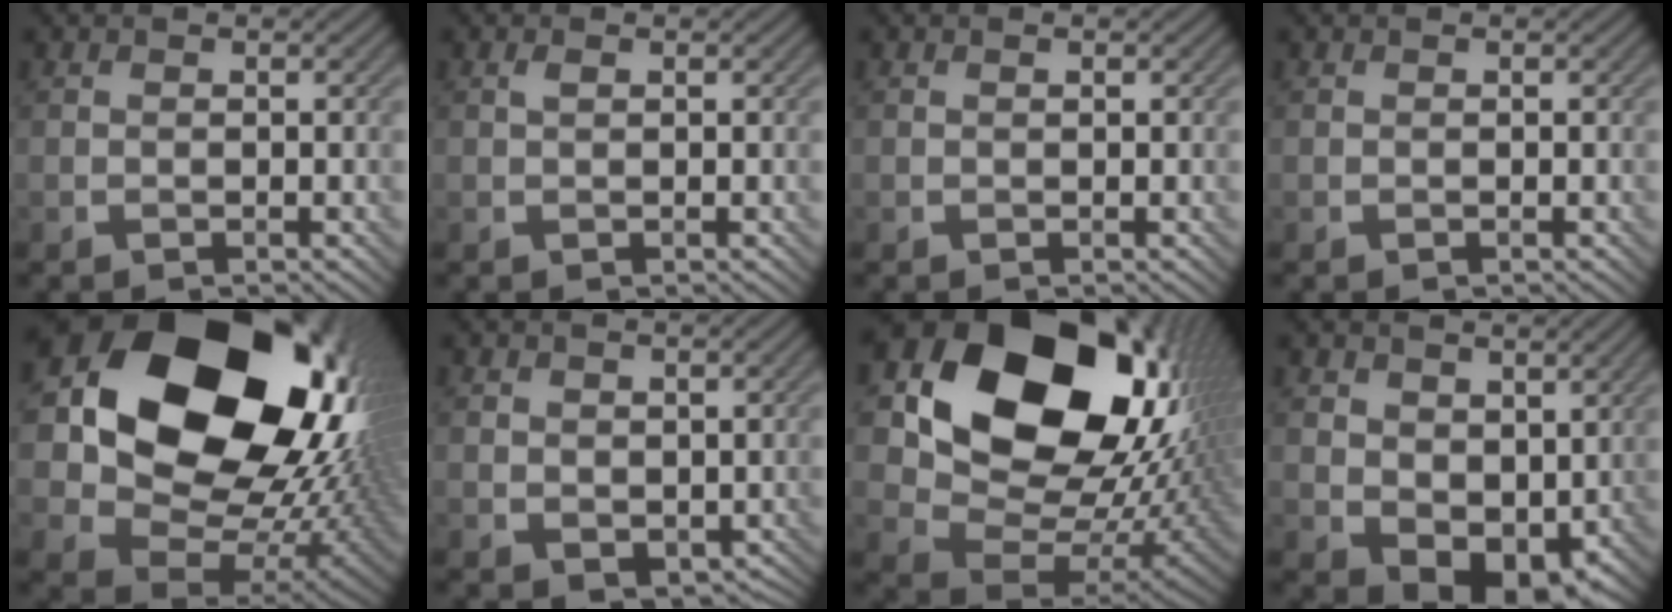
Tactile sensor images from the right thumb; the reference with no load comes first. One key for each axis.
{"total": 0.6, "fx": 0.3, "fy": 0.2, "fz": 0.5, "tx": -0.013, "ty": 0.001, "tz": 0.004}
{"total": 0.0}
{"total": 0.0}
{"total": 22.5, "fx": 6.7, "fy": 17.1, "fz": 13.0, "tx": -0.271, "ty": -0.025, "tz": 0.161}
{"total": 3.0, "fx": 1.1, "fy": 2.4, "fz": 1.5, "tx": -0.040, "ty": -0.012, "tz": 0.025}
{"total": 20.3, "fx": 7.4, "fy": 15.0, "fz": 11.6, "tx": -0.217, "ty": -0.016, "tz": 0.166}
{"total": 8.8, "fx": 2.3, "fy": 6.4, "fz": 5.6, "tx": -0.112, "ty": -0.020, "tz": 0.050}